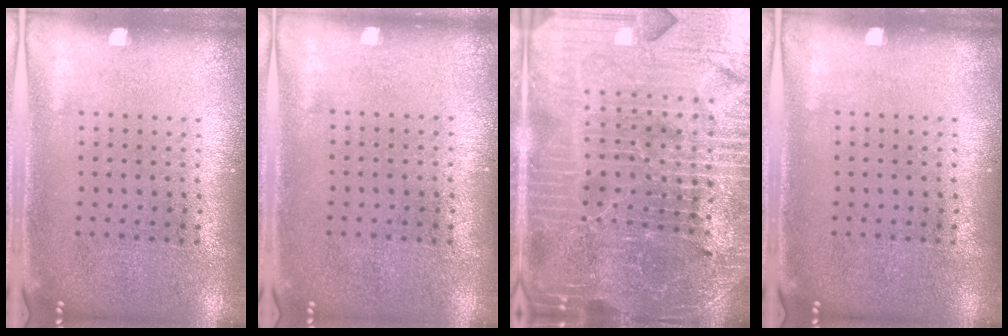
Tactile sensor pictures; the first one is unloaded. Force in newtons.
{"total": 0.0}
{"total": 5.7, "press": 5.3, "slide": 2.1}
{"total": 0.0}